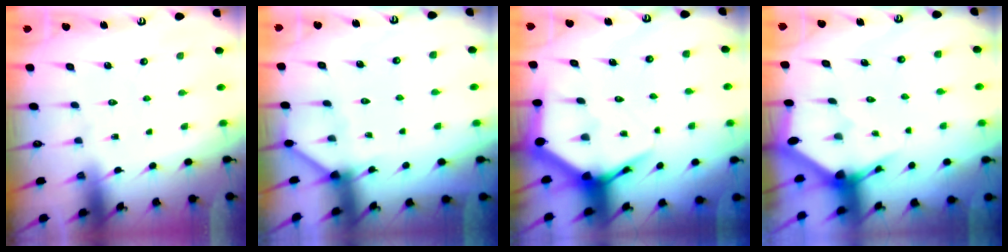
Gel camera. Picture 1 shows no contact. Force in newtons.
{"total": 2.7, "press": 2.7, "slide": 0.4}
{"total": 5.3, "press": 5.2, "slide": 0.7}
{"total": 2.9, "press": 2.9, "slide": 0.1}